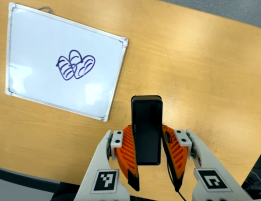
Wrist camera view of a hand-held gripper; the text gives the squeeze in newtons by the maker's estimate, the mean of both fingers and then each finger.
{"total": 4.5, "left": 3.4, "right": 5.6}